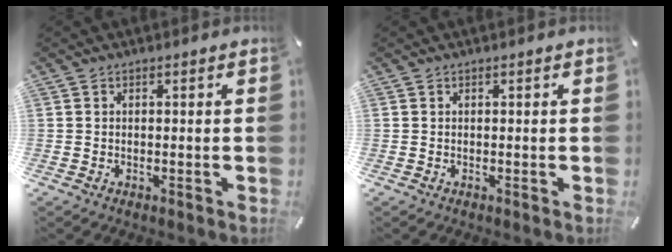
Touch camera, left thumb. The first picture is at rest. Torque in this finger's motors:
{"motor_torque": [0.00, 0.00, 0.00, 0.00, 0.00]}